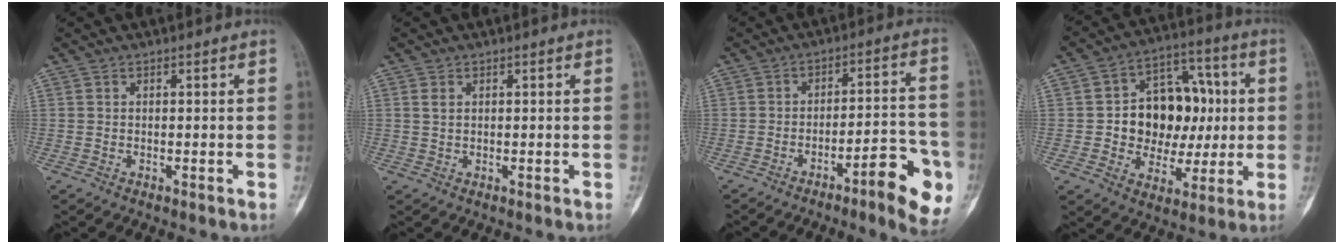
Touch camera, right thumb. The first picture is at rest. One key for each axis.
{"total": 1.3, "fx": 0.5, "fy": 0.8, "fz": 0.9, "tx": -0.018, "ty": 0.002, "tz": 0.012}
{"total": 12.3, "fx": -5.8, "fy": 2.9, "fz": 10.4, "tx": -0.124, "ty": 0.034, "tz": -0.081}
{"total": 16.4, "fx": 0.6, "fy": 12.4, "fz": 10.6, "tx": -0.102, "ty": 0.030, "tz": 0.016}